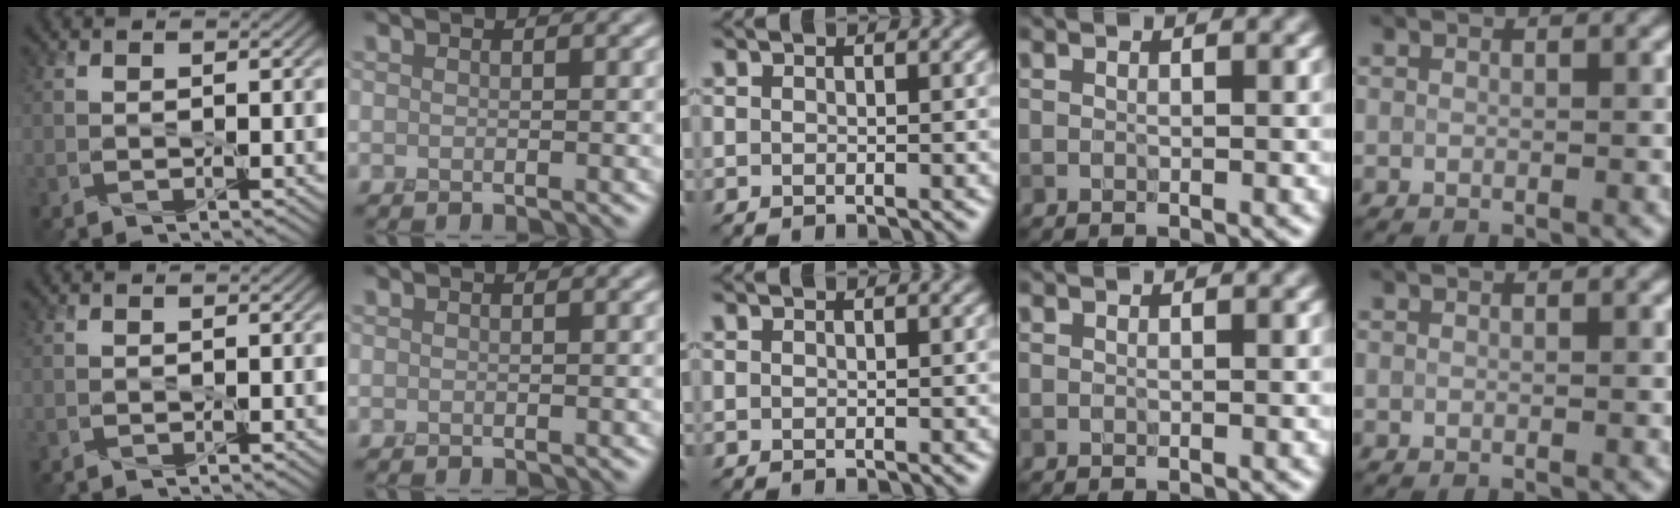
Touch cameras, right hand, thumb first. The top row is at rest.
{}